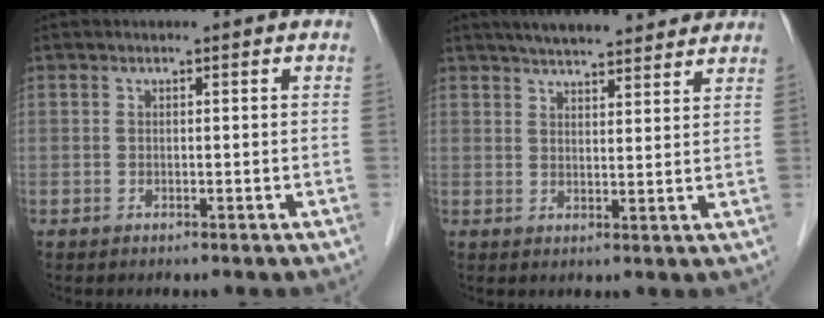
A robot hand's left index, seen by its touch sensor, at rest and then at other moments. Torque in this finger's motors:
{"motor_torque": [0.03, -0.35, 0.13, 0.03]}